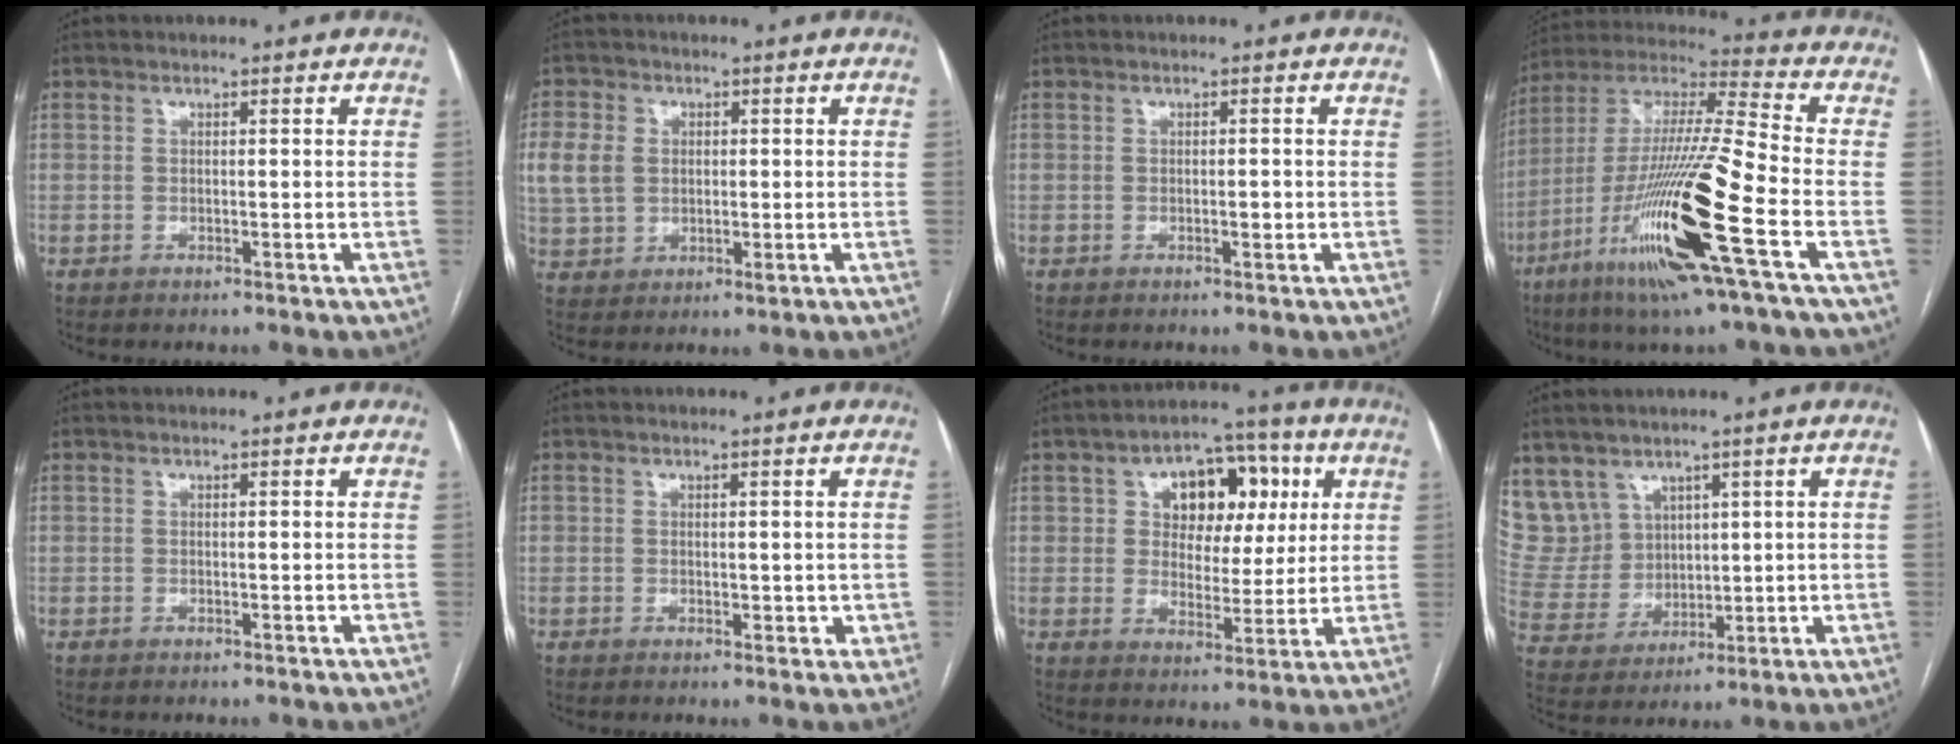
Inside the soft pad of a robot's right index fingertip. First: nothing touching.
{"total": 8.4, "force": [1.4, 6.9, 4.6], "torque": [-0.112, 0.009, 0.034]}
{"total": 1.1, "force": [-0.2, 0.4, 0.9], "torque": [-0.015, 0.000, -0.001]}
{"total": 21.6, "force": [-8.6, 0.0, 19.8], "torque": [-0.405, -0.035, -0.167]}
{"total": 0.0}
{"total": 2.2, "force": [0.3, 1.8, 1.3], "torque": [-0.013, 0.001, 0.008]}
{"total": 11.6, "force": [3.6, 7.6, 8.1], "torque": [-0.104, 0.038, 0.059]}
{"total": 10.0, "force": [6.3, 7.6, 1.2], "torque": [-0.043, 0.035, 0.150]}